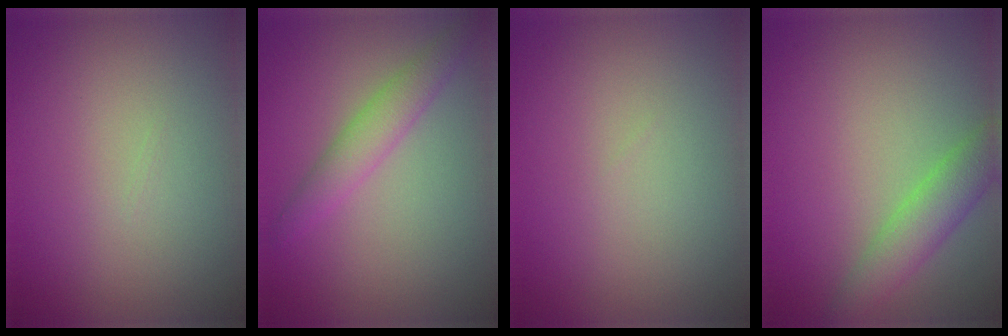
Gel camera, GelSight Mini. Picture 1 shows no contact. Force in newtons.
{"total": 2.6, "press": 2.6, "slide": 0.0}
{"total": 0.0}
{"total": 3.5, "press": 3.5, "slide": 0.1}